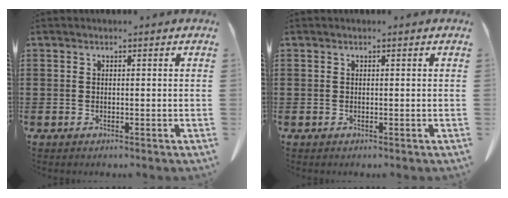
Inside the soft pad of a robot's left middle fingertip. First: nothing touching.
{"total": 0.0}